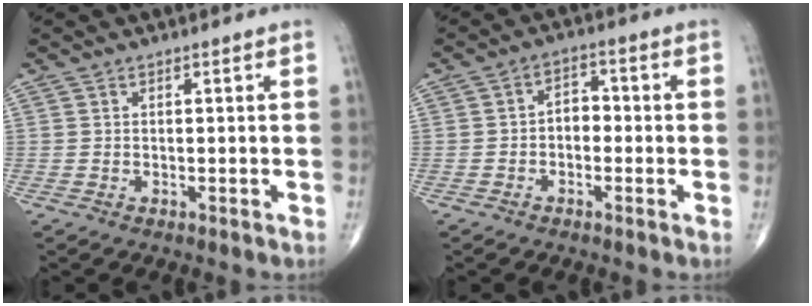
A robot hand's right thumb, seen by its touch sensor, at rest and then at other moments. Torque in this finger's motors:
{"motor_torque": [0.02, 0.09, 0.41, 0.00, 0.07]}